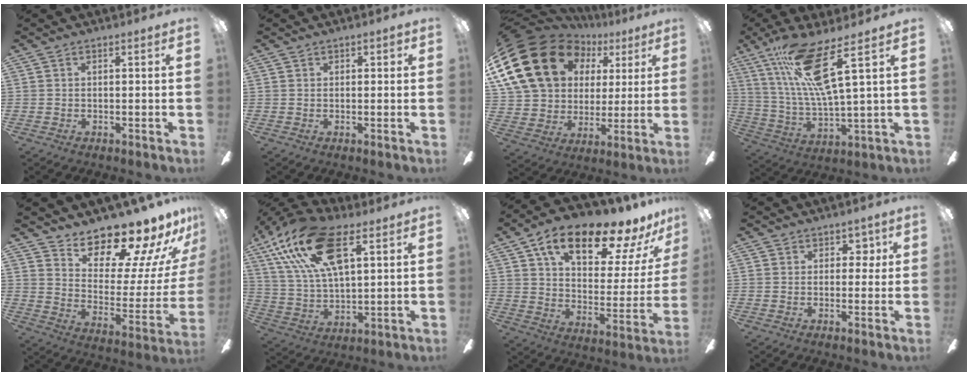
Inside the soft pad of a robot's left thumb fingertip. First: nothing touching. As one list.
[{"total": 1.1, "force": [0.6, 0.9, 0.5], "torque": [0.000, 0.000, 0.008]}, {"total": 24.6, "force": [9.7, 18.8, 12.6], "torque": [-0.267, -0.033, 0.201]}, {"total": 17.5, "force": [9.0, 3.3, 14.7], "torque": [-0.299, -0.032, 0.140]}, {"total": 17.3, "force": [15.6, 3.9, 6.5], "torque": [-0.096, -0.141, 0.257]}, {"total": 22.2, "force": [11.9, 9.8, 16.0], "torque": [-0.317, -0.034, 0.204]}, {"total": 20.5, "force": [14.5, 7.6, 12.3], "torque": [-0.199, -0.089, 0.243]}, {"total": 3.5, "force": [1.7, 2.8, 1.4], "torque": [-0.010, 0.001, 0.024]}]